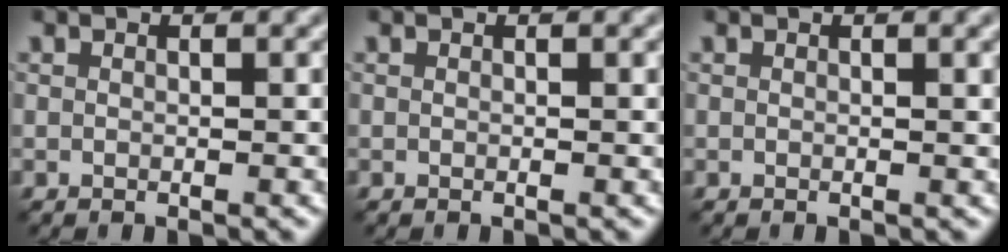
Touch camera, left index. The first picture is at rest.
{"total": 0.0}
{"total": 1.7, "force": [0.5, 0.5, 1.5], "torque": [-0.013, 0.005, 0.003]}